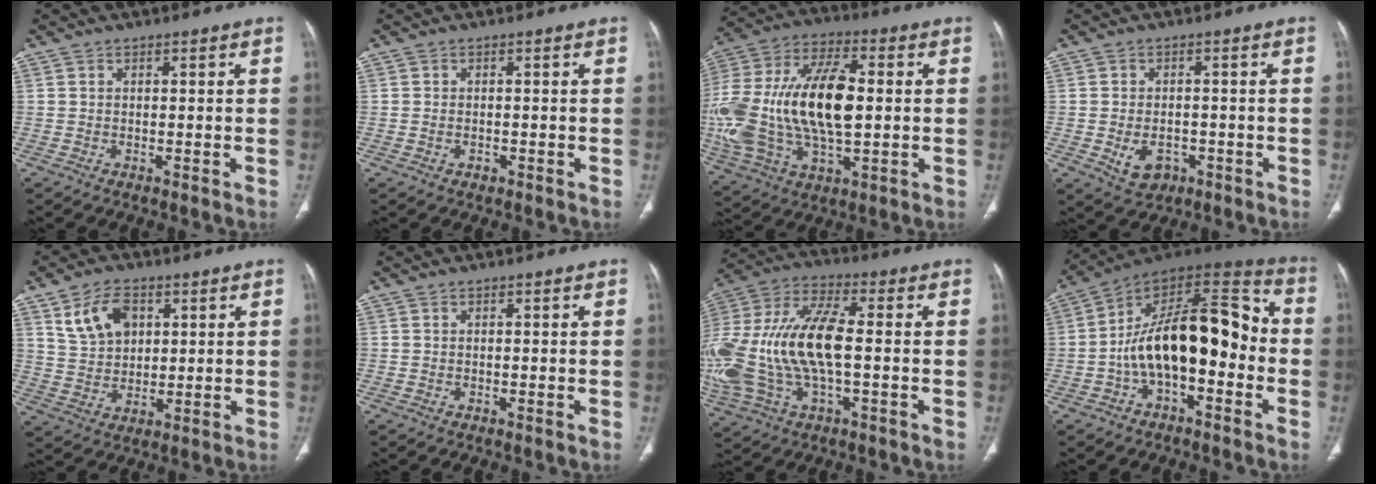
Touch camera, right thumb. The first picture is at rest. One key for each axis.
{"total": 1.2, "fx": -0.4, "fy": 0.9, "fz": 0.7, "tx": -0.014, "ty": 0.007, "tz": -0.002}
{"total": 28.7, "fx": 0.2, "fy": 14.6, "fz": 24.7, "tx": -0.554, "ty": 0.012, "tz": 0.010}
{"total": 5.5, "fx": -1.8, "fy": 4.0, "fz": 3.3, "tx": -0.046, "ty": 0.008, "tz": -0.017}
{"total": 9.0, "fx": 4.0, "fy": 6.0, "fz": 5.4, "tx": -0.081, "ty": -0.012, "tz": 0.081}
{"total": 0.0}
{"total": 24.8, "fx": -1.8, "fy": 11.4, "fz": 21.9, "tx": -0.518, "ty": 0.015, "tz": -0.027}
{"total": 20.7, "fx": -3.1, "fy": 10.2, "fz": 17.7, "tx": -0.264, "ty": 0.068, "tz": -0.056}